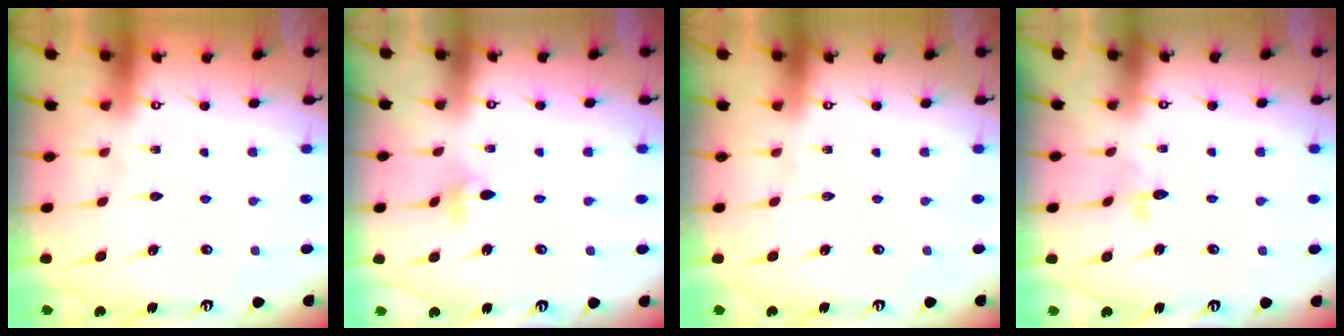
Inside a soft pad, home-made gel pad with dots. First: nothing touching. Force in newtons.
{"total": 4.8, "press": 4.6, "slide": 1.3}
{"total": 0.0}
{"total": 3.2, "press": 3.1, "slide": 0.7}